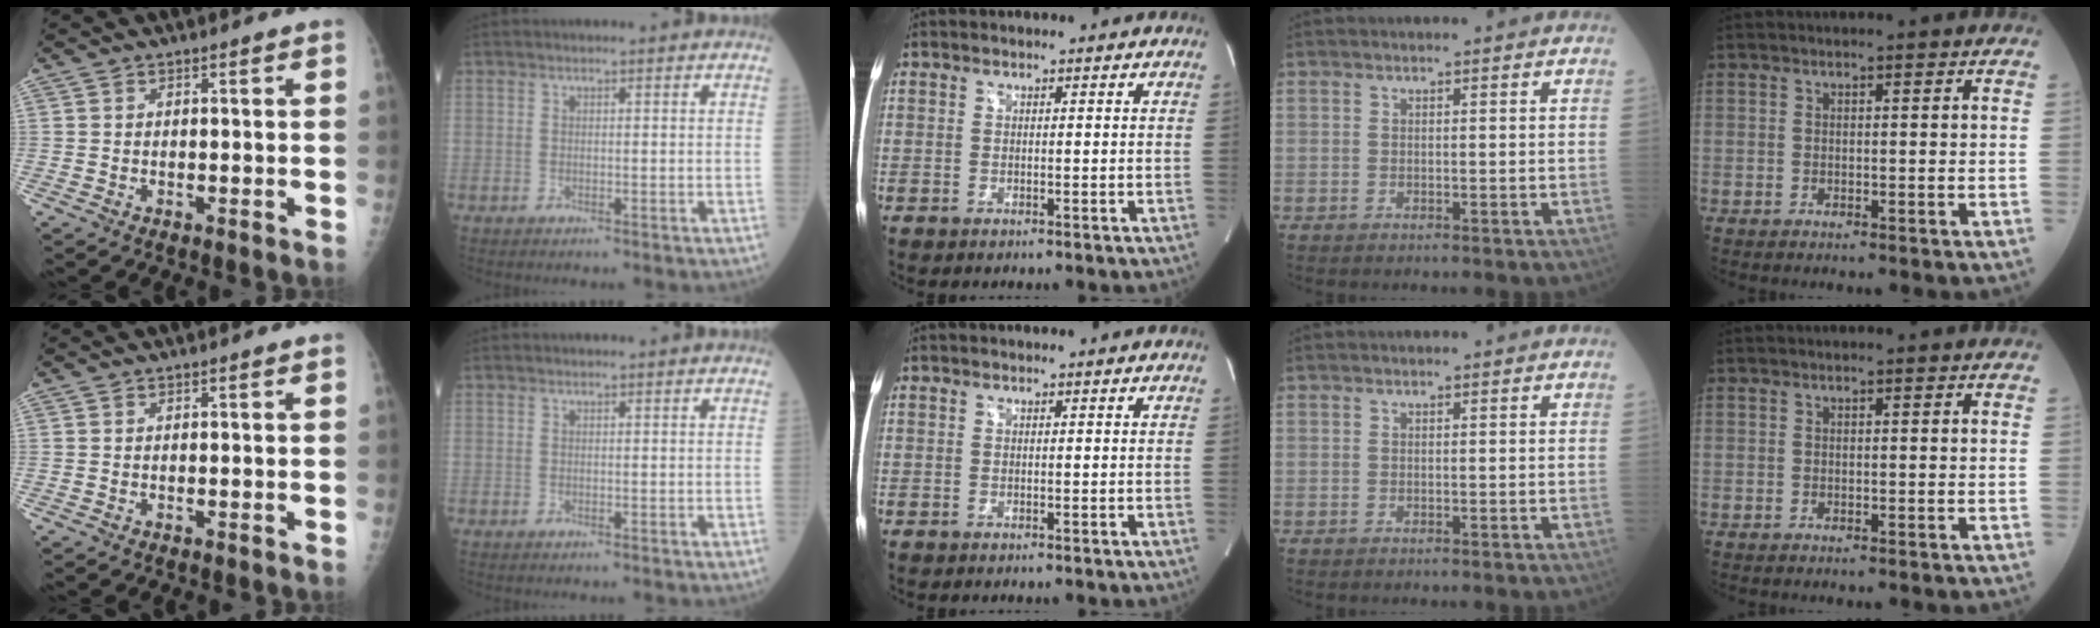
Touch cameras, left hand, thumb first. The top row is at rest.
{}